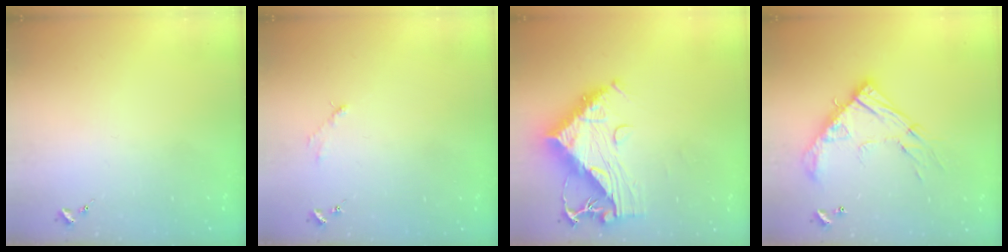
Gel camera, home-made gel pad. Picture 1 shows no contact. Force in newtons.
{"total": 2.9, "press": 2.9, "slide": 0.4}
{"total": 14.5, "press": 14.4, "slide": 1.6}
{"total": 18.0, "press": 17.9, "slide": 1.6}